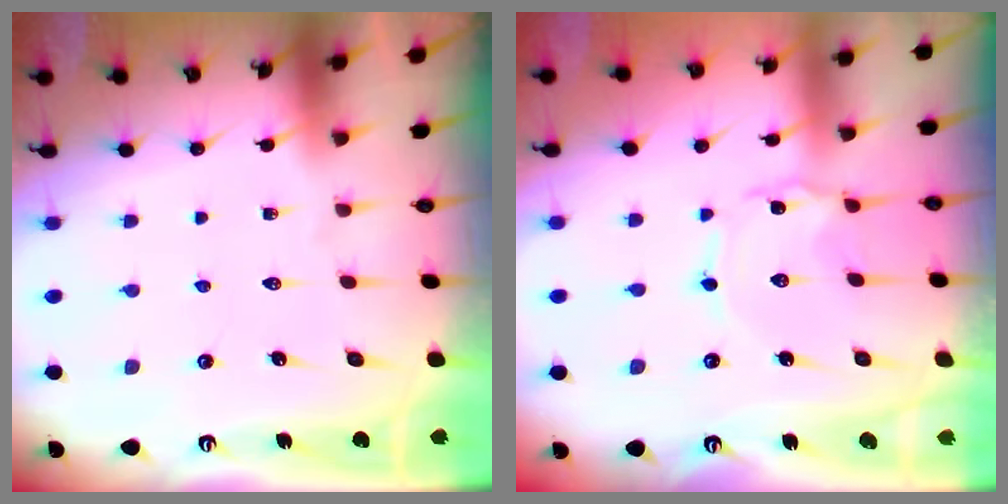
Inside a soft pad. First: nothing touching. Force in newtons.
{"total": 1.5, "press": 1.5, "slide": 0.1}